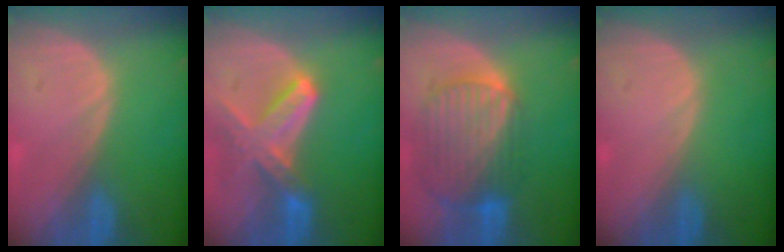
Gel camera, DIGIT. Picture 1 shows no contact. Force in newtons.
{"total": 7.8, "press": 6.9, "slide": 3.6}
{"total": 10.3, "press": 8.7, "slide": 5.6}
{"total": 0.0}